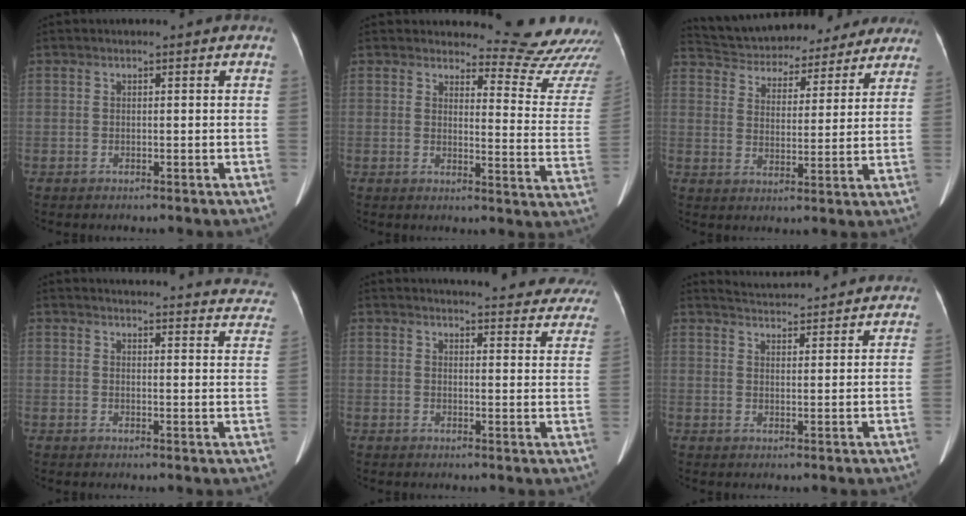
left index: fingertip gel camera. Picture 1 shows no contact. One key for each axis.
{"total": 14.4, "fx": 14.2, "fy": 1.3, "fz": 1.7, "tx": 0.004, "ty": -0.124, "tz": 0.133}
{"total": 20.3, "fx": 18.5, "fy": 6.9, "fz": 4.8, "tx": -0.092, "ty": 0.027, "tz": 0.254}
{"total": 22.6, "fx": 21.9, "fy": 3.8, "fz": 4.1, "tx": -0.040, "ty": -0.068, "tz": 0.229}
{"total": 24.0, "fx": 22.7, "fy": 4.6, "fz": 6.1, "tx": -0.067, "ty": -0.069, "tz": 0.243}
{"total": 10.5, "fx": 10.3, "fy": 1.1, "fz": 1.9, "tx": -0.031, "ty": 0.020, "tz": 0.128}